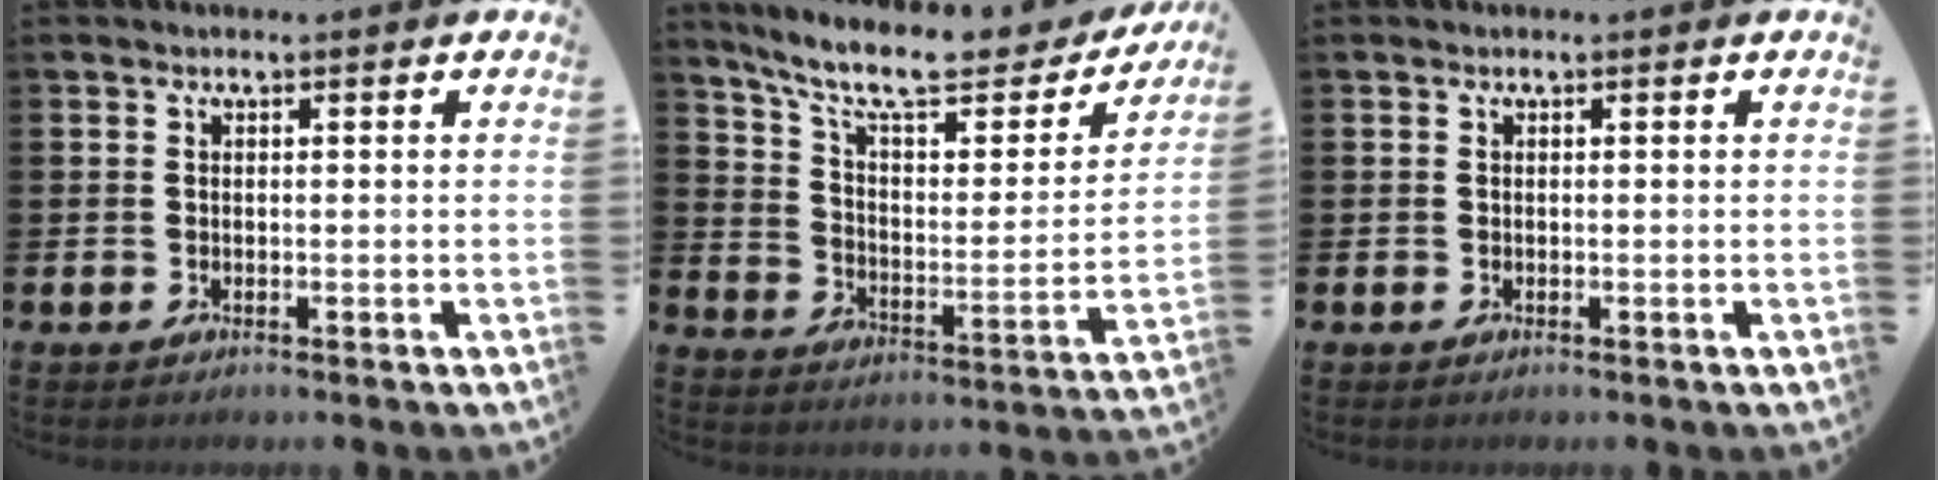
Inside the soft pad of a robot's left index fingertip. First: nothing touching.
{"total": 11.3, "force": [9.4, 3.1, 5.3], "torque": [-0.128, -0.060, 0.159]}
{"total": 0.0}